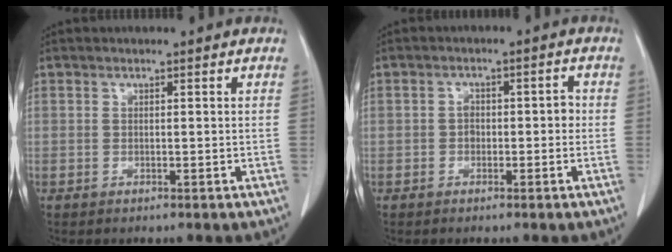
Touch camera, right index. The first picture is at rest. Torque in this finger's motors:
{"motor_torque": [0.39, -0.25, 0.00, 0.01]}